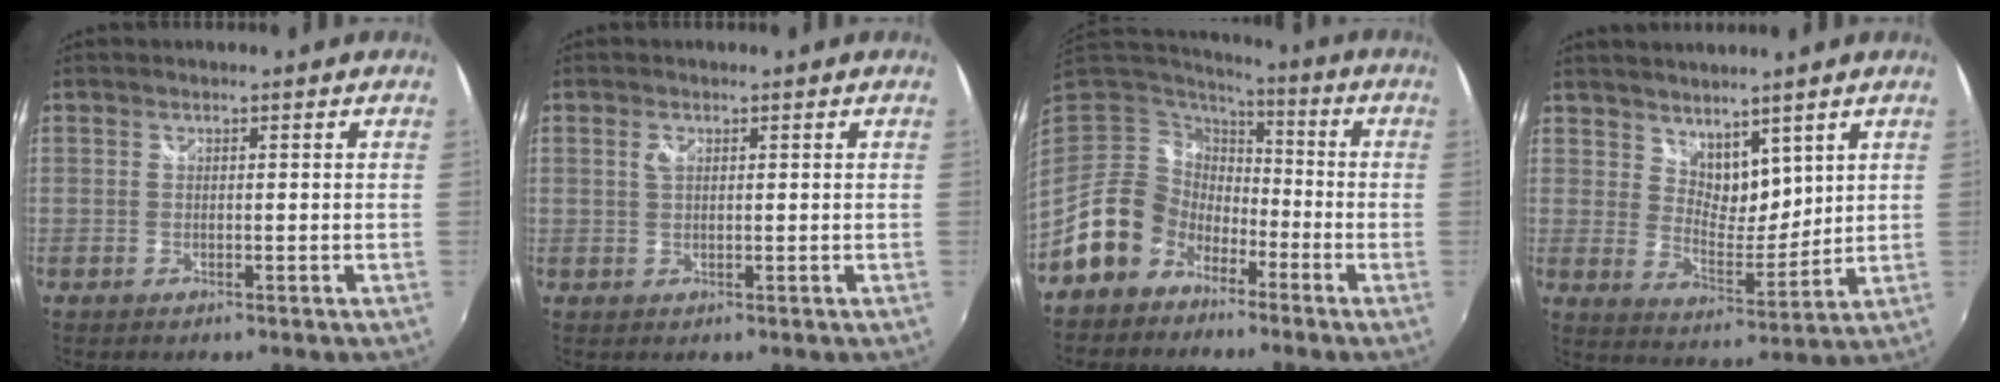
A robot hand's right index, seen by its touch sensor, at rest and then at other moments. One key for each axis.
{"total": 1.6, "fx": 0.6, "fy": 0.9, "fz": 1.2, "tx": -0.023, "ty": 0.000, "tz": 0.009}
{"total": 14.3, "fx": -7.8, "fy": 11.1, "fz": 4.6, "tx": -0.115, "ty": 0.017, "tz": -0.136}
{"total": 7.7, "fx": 5.7, "fy": 4.1, "fz": 3.1, "tx": -0.039, "ty": -0.004, "tz": 0.107}